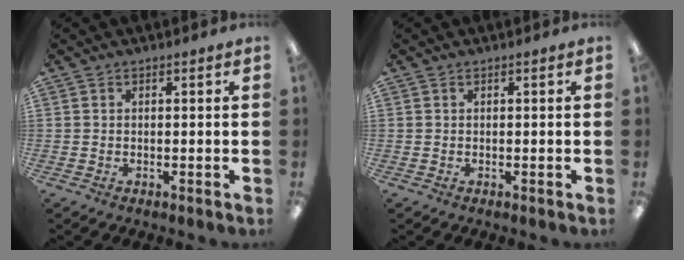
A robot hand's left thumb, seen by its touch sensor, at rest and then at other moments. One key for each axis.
{"total": 0.0}